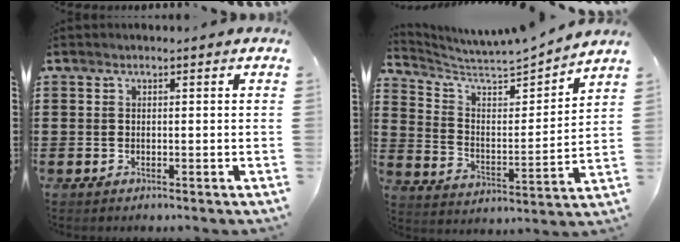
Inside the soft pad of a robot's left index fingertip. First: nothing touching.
{"total": 4.8, "force": [4.6, 0.6, 1.2], "torque": [-0.051, -0.046, 0.070]}